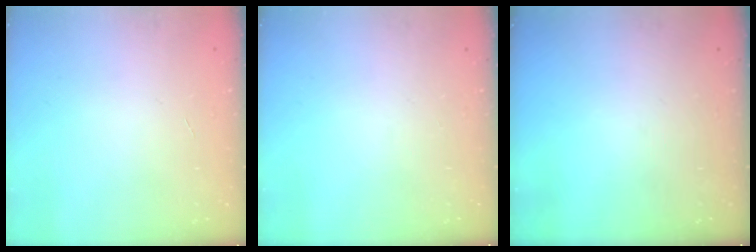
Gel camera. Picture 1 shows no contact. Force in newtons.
{"total": 0.0}
{"total": 0.0}